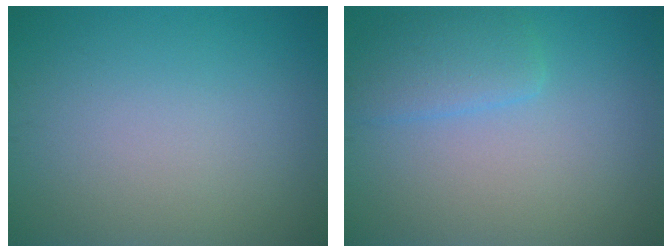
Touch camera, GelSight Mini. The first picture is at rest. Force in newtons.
{"total": 2.7, "press": 2.7, "slide": 0.0}